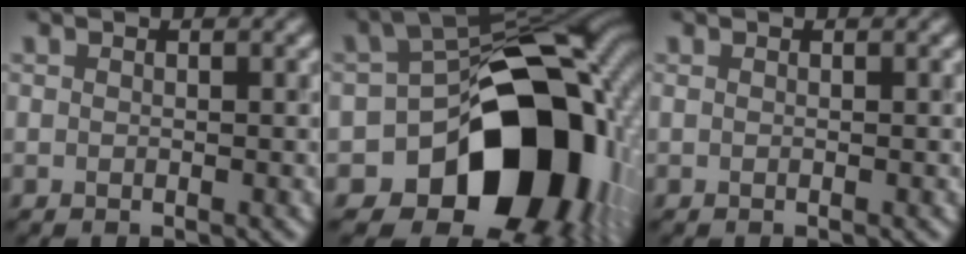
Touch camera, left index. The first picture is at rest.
{"total": 17.9, "force": [-5.7, 12.6, 11.3], "torque": [-0.126, -0.027, -0.087]}
{"total": 0.0}